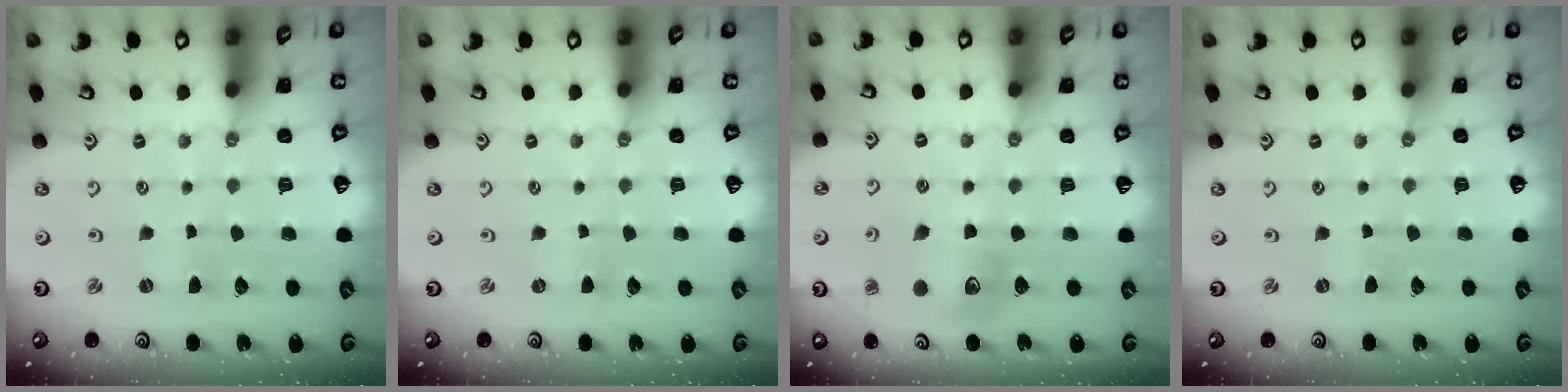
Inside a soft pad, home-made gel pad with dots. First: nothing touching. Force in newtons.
{"total": 0.0}
{"total": 11.5, "press": 11.5, "slide": 0.8}
{"total": 0.0}